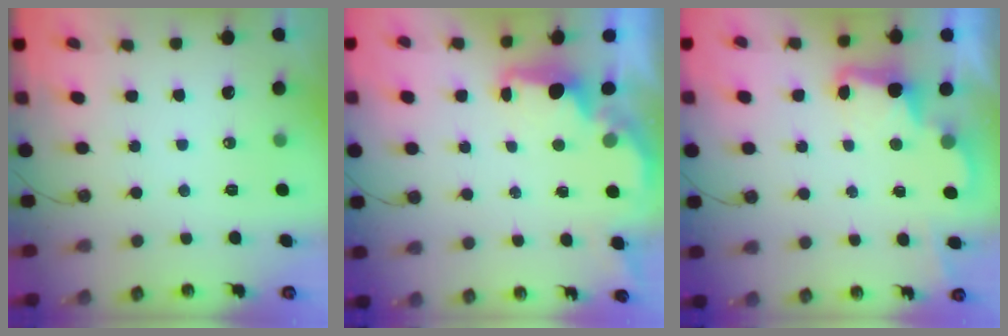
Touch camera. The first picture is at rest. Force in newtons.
{"total": 2.0, "press": 1.8, "slide": 0.8}
{"total": 3.2, "press": 3.1, "slide": 0.7}